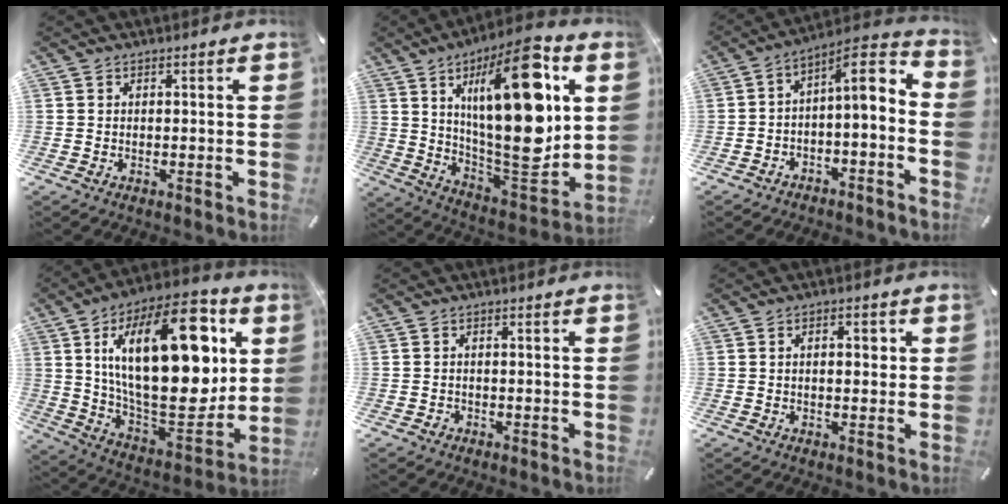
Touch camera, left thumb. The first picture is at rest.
{"total": 27.9, "force": [8.5, 10.1, 24.5], "torque": [-0.406, -0.065, 0.126]}
{"total": 6.8, "force": [-0.1, 2.8, 6.2], "torque": [-0.087, -0.025, -0.013]}
{"total": 32.1, "force": [9.2, 15.2, 26.7], "torque": [-0.441, -0.059, 0.157]}
{"total": 0.7, "force": [-0.5, 0.6, 0.1], "torque": [-0.003, 0.003, -0.012]}
{"total": 3.0, "force": [0.5, 1.6, 2.5], "torque": [-0.036, 0.005, 0.002]}